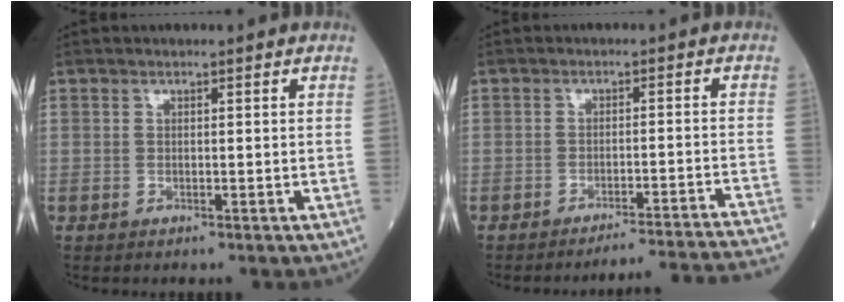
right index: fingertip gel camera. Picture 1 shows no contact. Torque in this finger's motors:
{"motor_torque": [-0.49, -0.09, -0.15, -0.02]}